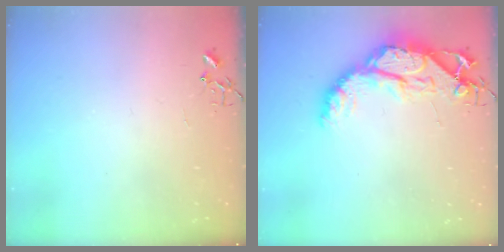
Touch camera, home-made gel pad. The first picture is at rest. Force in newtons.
{"total": 15.7, "press": 15.6, "slide": 1.5}